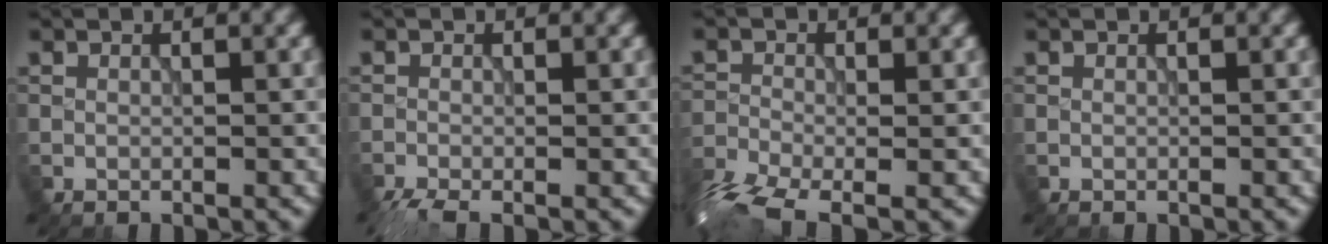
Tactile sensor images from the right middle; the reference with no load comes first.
{"total": 2.5, "force": [-1.7, 0.6, 1.7], "torque": [-0.034, -0.007, -0.035]}
{"total": 7.6, "force": [-5.1, 2.8, 4.8], "torque": [-0.106, -0.034, -0.101]}
{"total": 0.0}